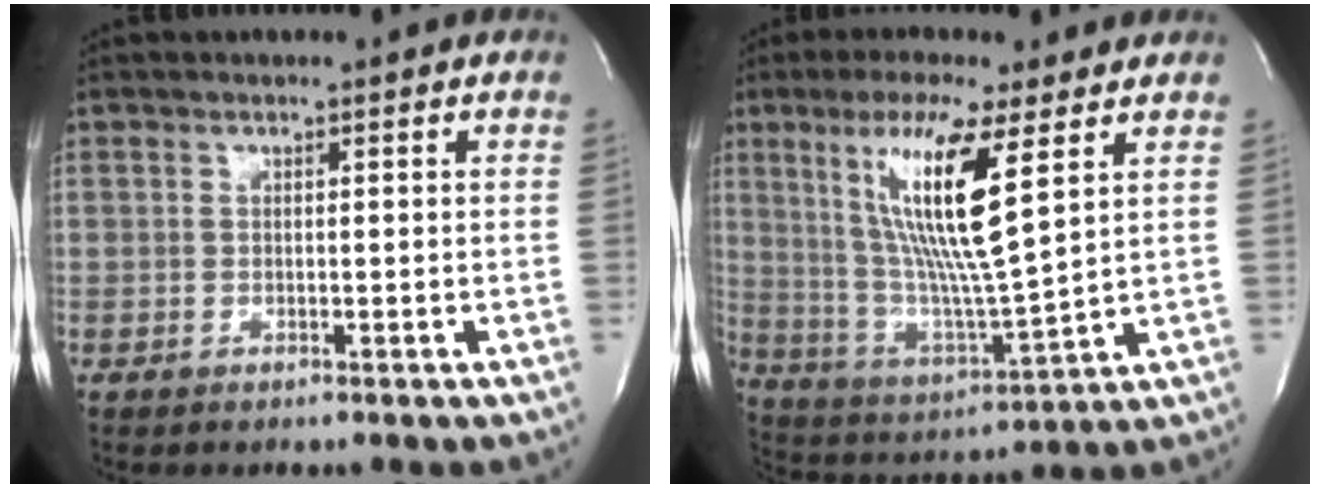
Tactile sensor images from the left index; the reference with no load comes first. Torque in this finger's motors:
{"motor_torque": [1.68, -0.46, 1.05, 0.16]}